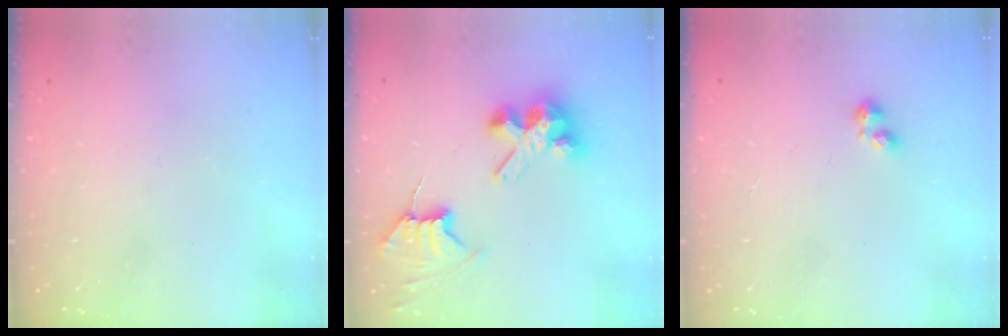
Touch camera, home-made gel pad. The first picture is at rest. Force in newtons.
{"total": 11.9, "press": 11.9, "slide": 0.9}
{"total": 1.8, "press": 1.7, "slide": 0.5}